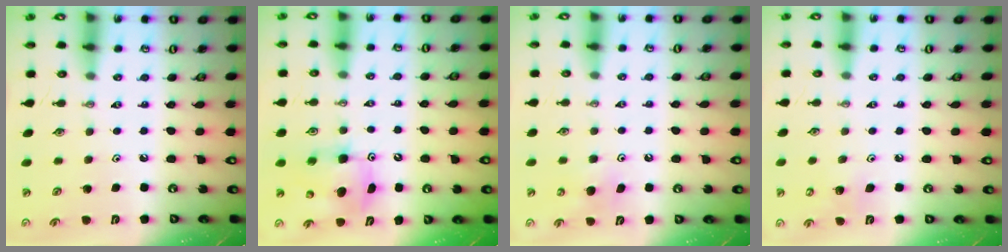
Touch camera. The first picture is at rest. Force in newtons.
{"total": 8.6, "press": 8.4, "slide": 1.8}
{"total": 5.4, "press": 5.3, "slide": 0.9}
{"total": 6.8, "press": 6.7, "slide": 0.8}